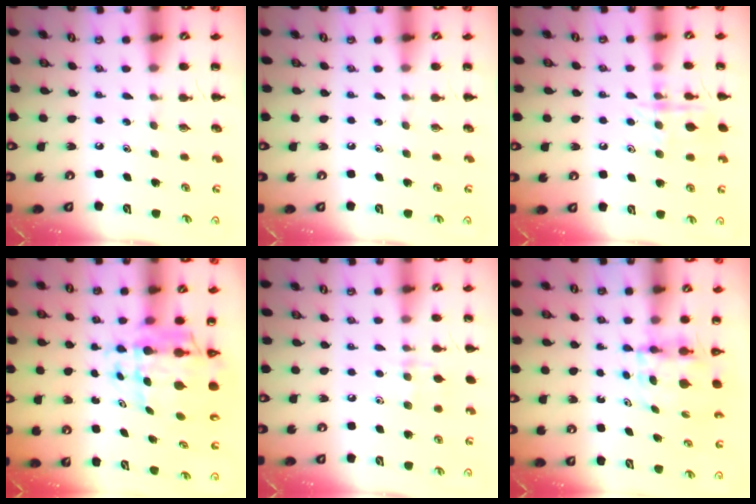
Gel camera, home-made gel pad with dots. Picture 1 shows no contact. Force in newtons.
{"total": 0.0}
{"total": 10.6, "press": 10.6, "slide": 0.6}
{"total": 8.1, "press": 7.7, "slide": 2.3}
{"total": 5.8, "press": 5.5, "slide": 1.9}
{"total": 4.0, "press": 4.0, "slide": 0.3}